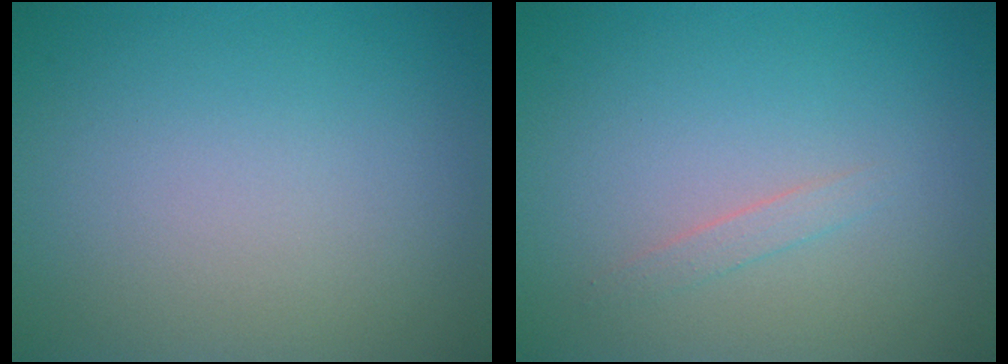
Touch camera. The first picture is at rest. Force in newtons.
{"total": 0.9, "press": 0.9, "slide": 0.1}